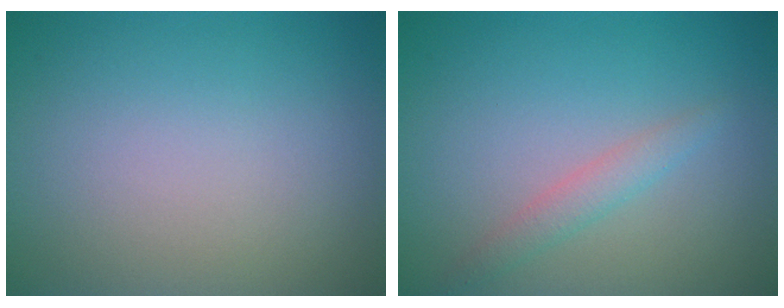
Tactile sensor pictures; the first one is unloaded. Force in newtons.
{"total": 1.6, "press": 1.6, "slide": 0.0}